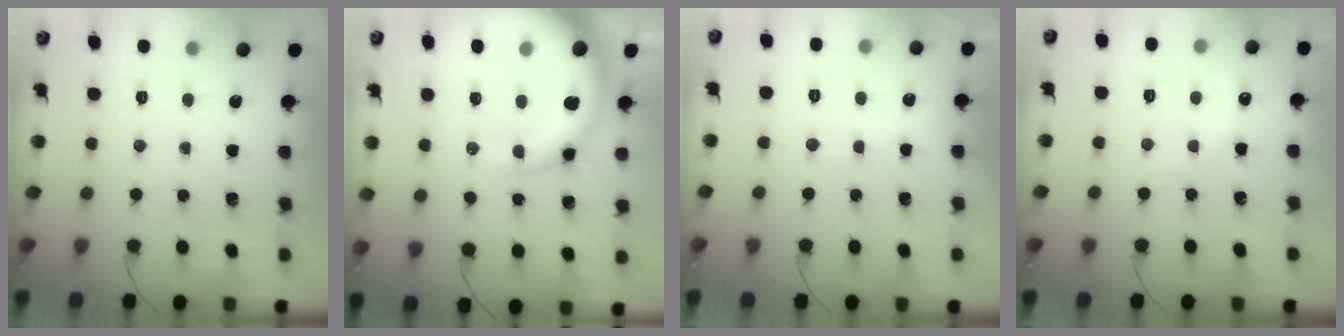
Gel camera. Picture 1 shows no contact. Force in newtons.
{"total": 18.1, "press": 17.7, "slide": 4.0}
{"total": 7.0, "press": 6.9, "slide": 1.4}
{"total": 4.5, "press": 4.3, "slide": 1.4}